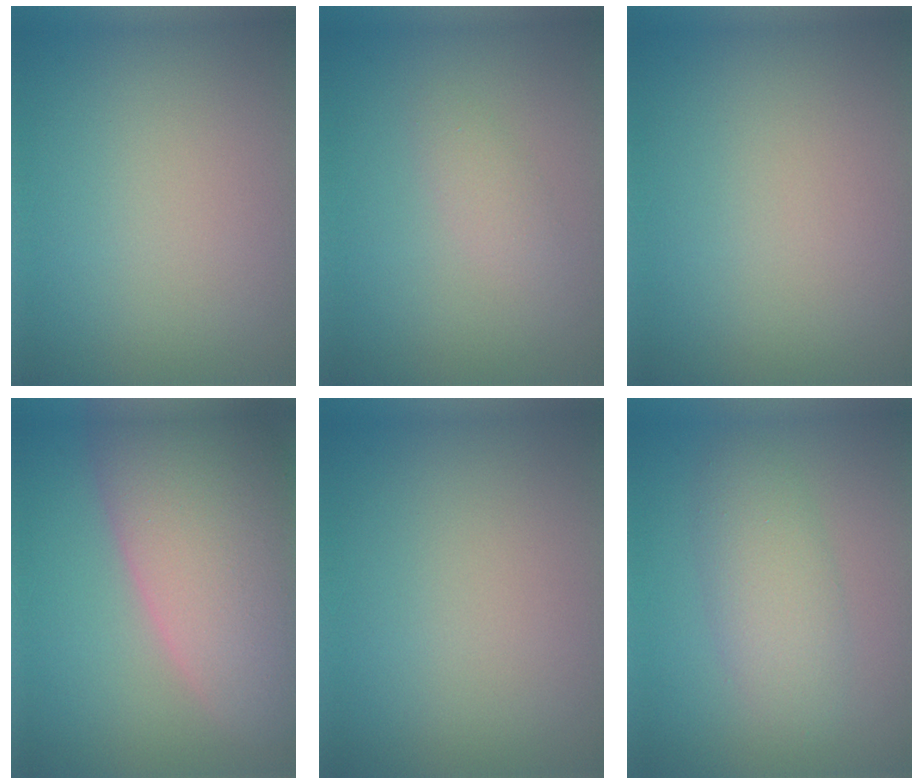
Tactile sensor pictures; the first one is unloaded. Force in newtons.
{"total": 1.2, "press": 1.2, "slide": 0.1}
{"total": 0.0}
{"total": 13.8, "press": 13.7, "slide": 1.2}
{"total": 0.0}
{"total": 3.5, "press": 3.5, "slide": 0.1}